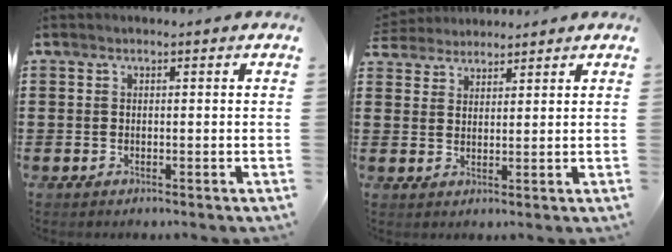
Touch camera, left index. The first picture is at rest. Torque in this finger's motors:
{"motor_torque": [-0.61, 0.67, -0.08, -0.04]}